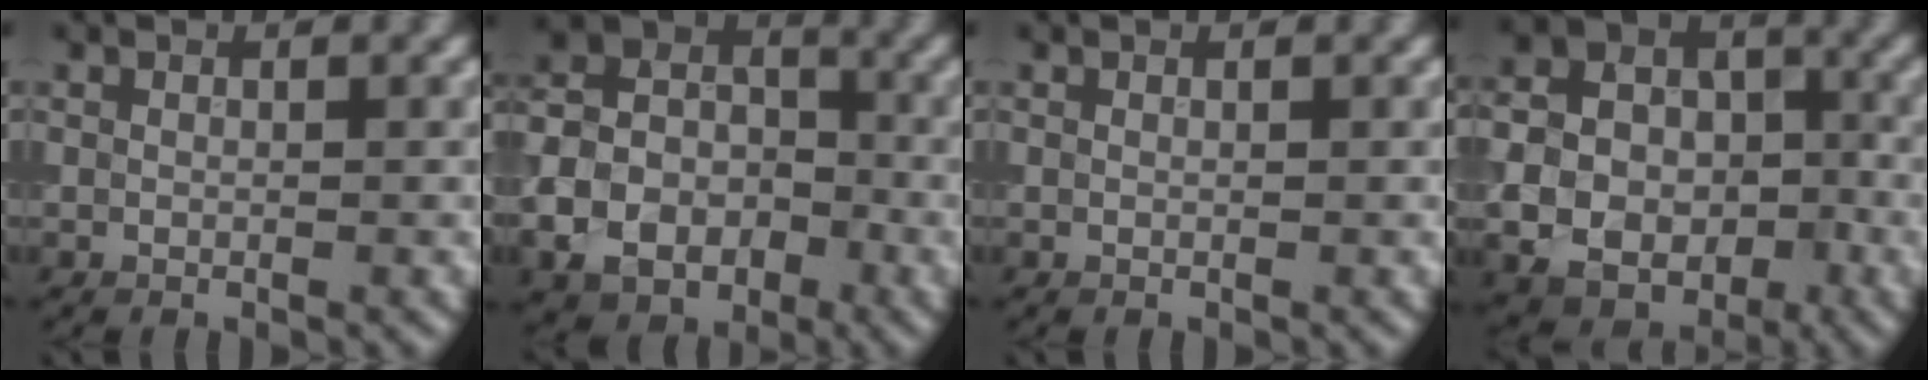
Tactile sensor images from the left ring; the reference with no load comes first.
{"total": 8.5, "force": [-3.6, 6.6, 4.1], "torque": [-0.075, -0.010, -0.078]}
{"total": 0.0}
{"total": 8.8, "force": [-2.6, 7.0, 4.6], "torque": [-0.083, -0.006, -0.054]}